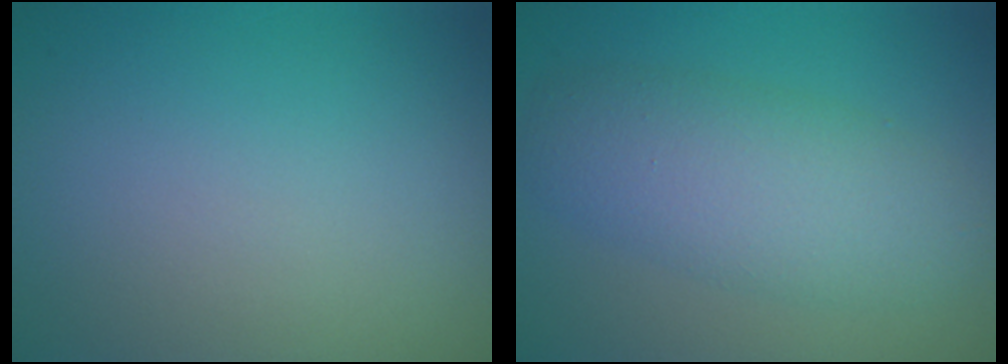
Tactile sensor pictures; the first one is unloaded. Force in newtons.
{"total": 5.4, "press": 5.4, "slide": 0.1}